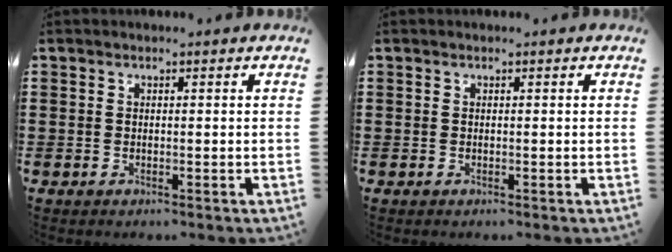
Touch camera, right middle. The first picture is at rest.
{"total": 0.0}